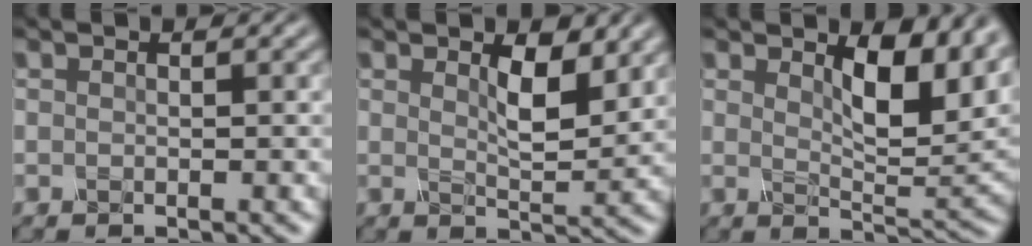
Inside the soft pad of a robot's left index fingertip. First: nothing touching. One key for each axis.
{"total": 3.3, "fx": 1.6, "fy": 1.1, "fz": 2.7, "tx": -0.049, "ty": -0.010, "tz": 0.026}
{"total": 6.0, "fx": 2.6, "fy": 2.5, "fz": 4.8, "tx": -0.071, "ty": -0.011, "tz": 0.038}